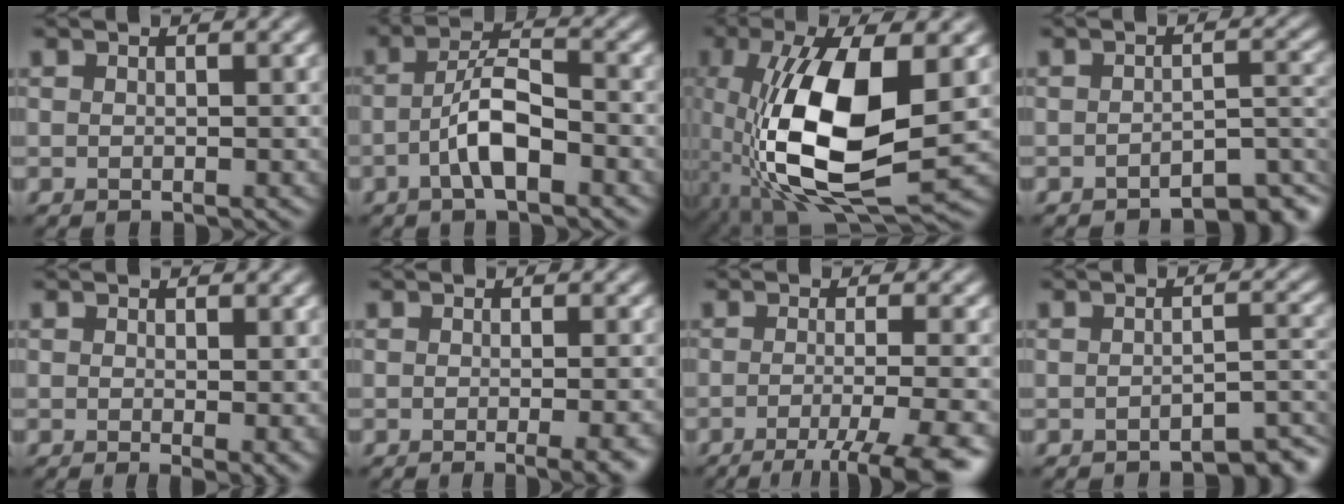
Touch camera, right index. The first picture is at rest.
{"total": 4.5, "force": [-1.7, 1.5, 3.9], "torque": [-0.071, 0.010, -0.038]}
{"total": 12.2, "force": [-1.1, 5.0, 11.1], "torque": [-0.219, -0.004, -0.019]}
{"total": 4.2, "force": [-3.6, 0.9, 2.1], "torque": [-0.021, 0.006, -0.047]}
{"total": 2.1, "force": [0.1, 0.4, 2.1], "torque": [-0.025, -0.012, 0.004]}
{"total": 4.9, "force": [-1.7, 1.7, 4.3], "torque": [-0.029, 0.001, -0.018]}
{"total": 7.3, "force": [-3.9, 1.5, 5.9], "torque": [-0.076, -0.011, -0.064]}
{"total": 3.4, "force": [-2.8, 0.6, 1.7], "torque": [-0.016, 0.010, -0.040]}